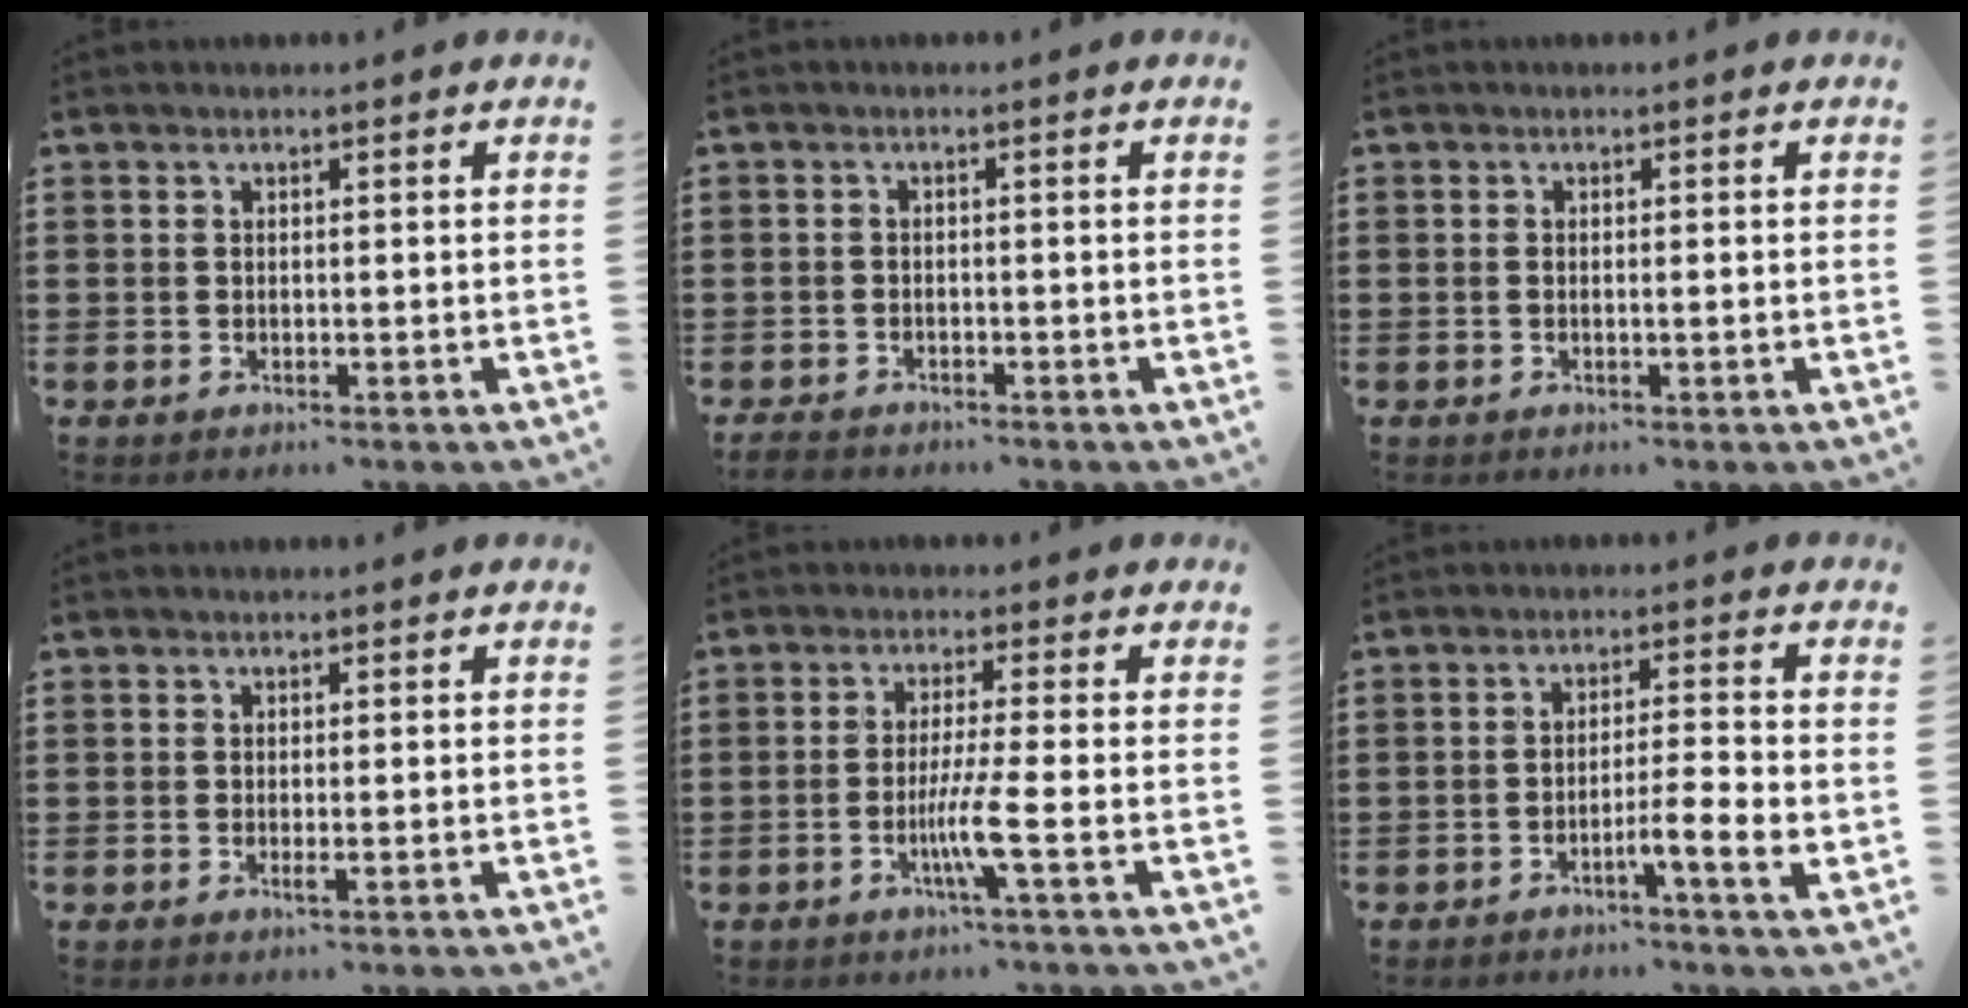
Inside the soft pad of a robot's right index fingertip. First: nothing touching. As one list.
[{"total": 1.5, "force": [-1.4, 0.3, 0.3], "torque": [-0.017, -0.005, -0.031]}, {"total": 0.8, "force": [-0.2, 0.1, 0.8], "torque": [-0.014, -0.004, -0.003]}, {"total": 0.8, "force": [-0.2, 0.0, 0.8], "torque": [-0.014, -0.005, -0.002]}, {"total": 5.5, "force": [-1.8, -0.7, 5.1], "torque": [-0.101, -0.020, -0.039]}, {"total": 5.9, "force": [-2.4, 0.1, 5.4], "torque": [-0.085, -0.007, -0.039]}]